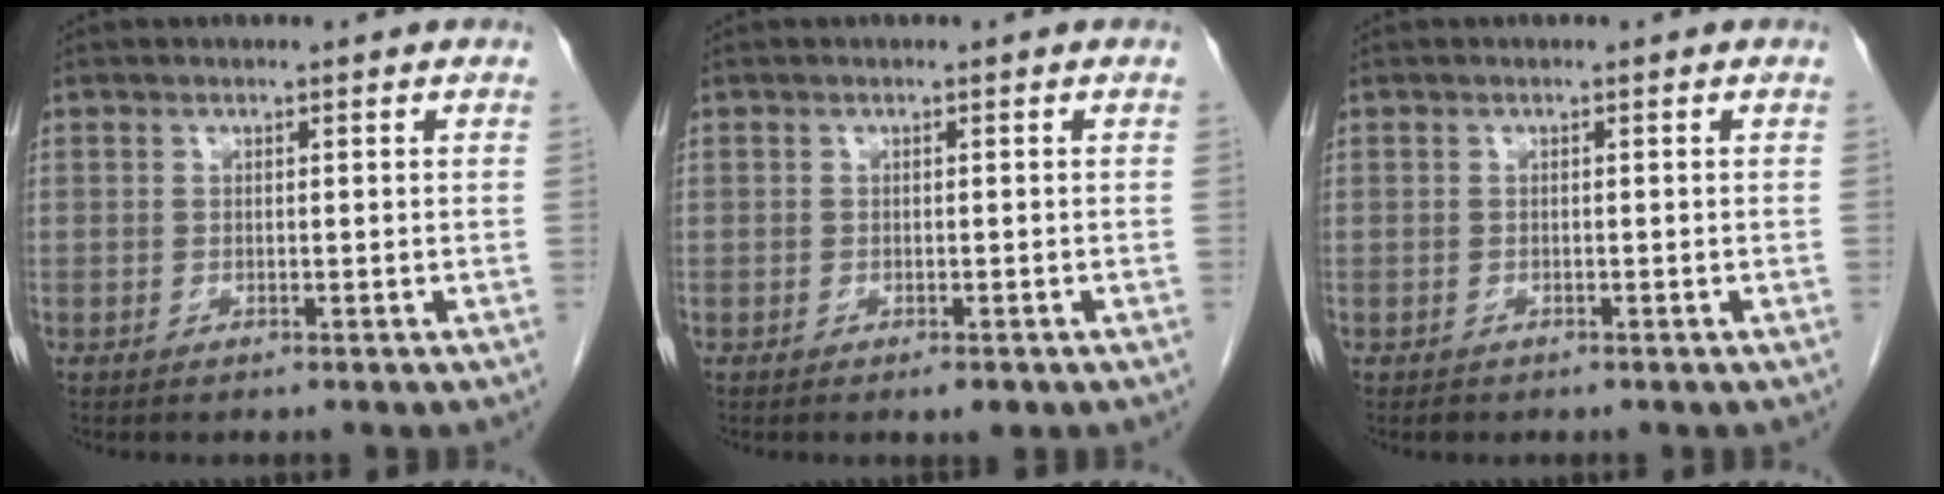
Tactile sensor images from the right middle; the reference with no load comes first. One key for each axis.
{"total": 1.4, "fx": -0.8, "fy": 0.4, "fz": 1.0, "tx": -0.016, "ty": -0.004, "tz": -0.006}
{"total": 0.5, "fx": -0.4, "fy": 0.3, "fz": 0.1, "tx": -0.006, "ty": 0.000, "tz": -0.006}